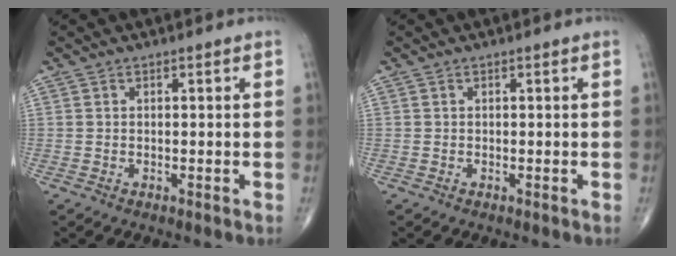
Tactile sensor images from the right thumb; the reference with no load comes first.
{"total": 0.0}